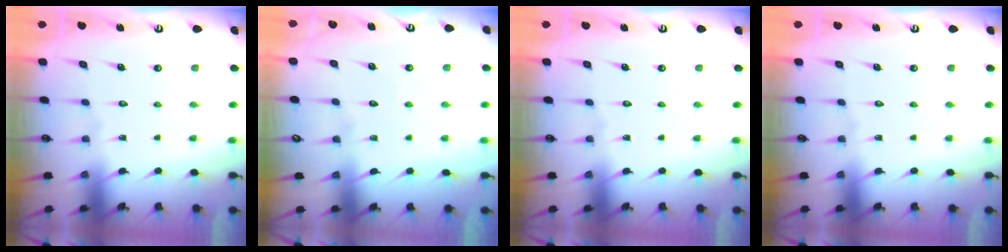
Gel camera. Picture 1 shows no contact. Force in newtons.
{"total": 2.0, "press": 2.0, "slide": 0.2}
{"total": 0.0}
{"total": 0.0}